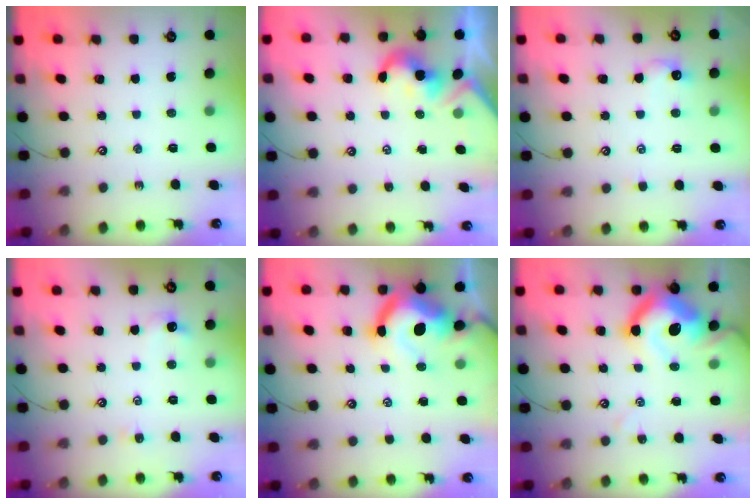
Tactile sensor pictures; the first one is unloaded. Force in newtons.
{"total": 2.2, "press": 2.1, "slide": 0.4}
{"total": 0.8, "press": 0.6, "slide": 0.5}
{"total": 1.3, "press": 1.2, "slide": 0.5}
{"total": 13.2, "press": 13.0, "slide": 2.1}
{"total": 16.5, "press": 16.3, "slide": 2.2}